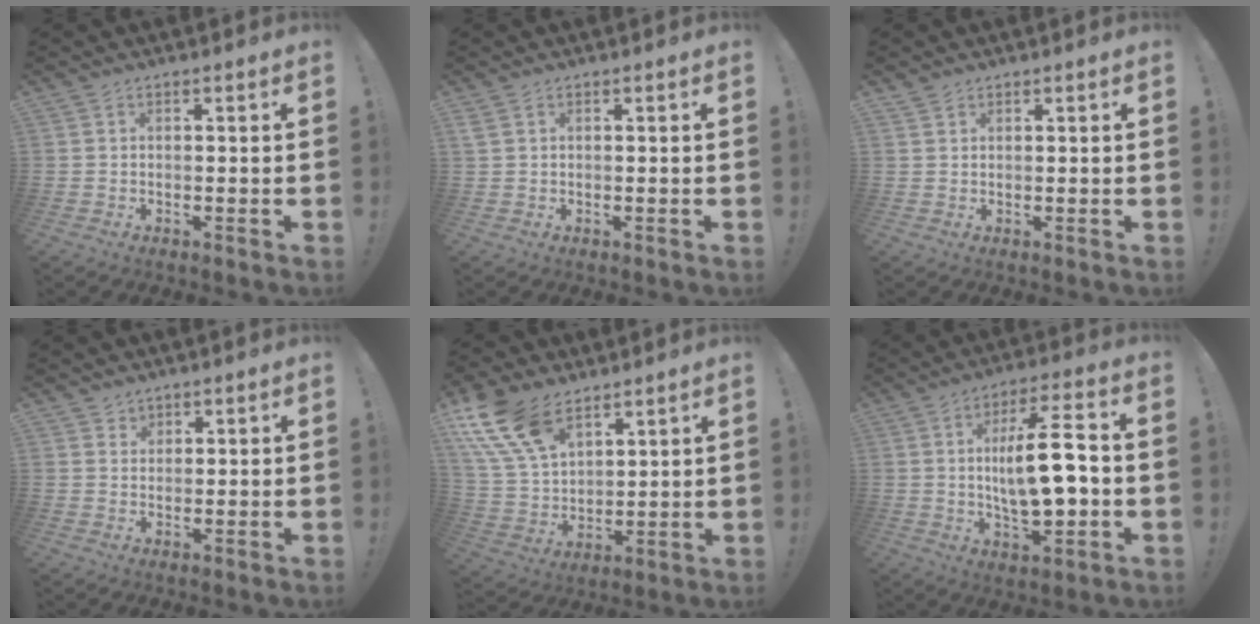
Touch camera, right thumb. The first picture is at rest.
{"total": 1.4, "force": [0.8, 0.8, 0.8], "torque": [-0.021, 0.003, 0.016]}
{"total": 2.1, "force": [1.8, 1.2, 0.0], "torque": [0.007, -0.013, 0.032]}
{"total": 2.2, "force": [1.8, 1.3, 0.1], "torque": [0.007, -0.013, 0.031]}
{"total": 17.5, "force": [11.1, 9.4, 9.7], "torque": [-0.218, -0.062, 0.210]}
{"total": 16.4, "force": [-0.3, 5.6, 15.5], "torque": [-0.265, 0.001, -0.014]}